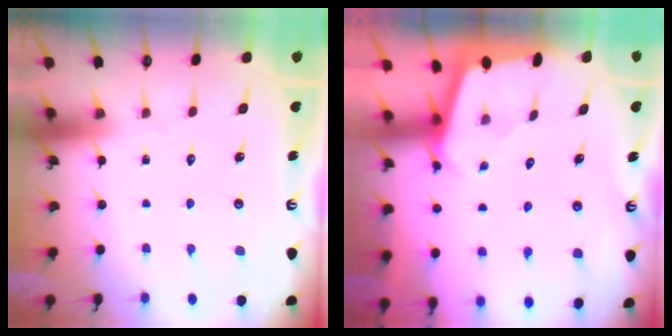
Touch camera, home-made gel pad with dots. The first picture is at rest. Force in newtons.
{"total": 1.8, "press": 1.8, "slide": 0.2}